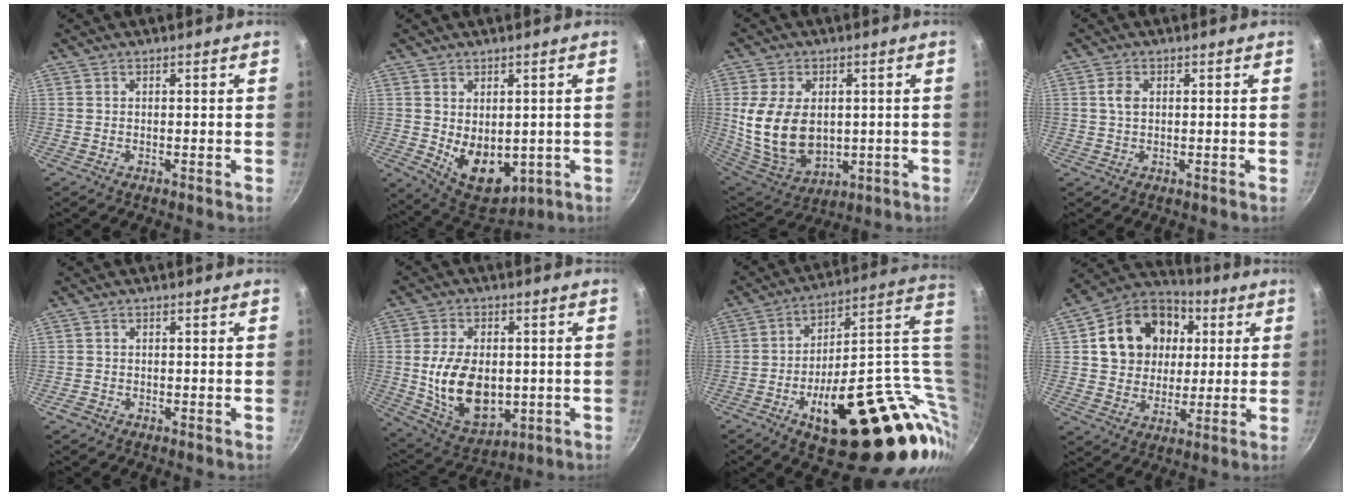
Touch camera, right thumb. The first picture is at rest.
{"total": 11.0, "force": [-0.8, 7.4, 8.0], "torque": [-0.094, -0.021, 0.014]}
{"total": 16.5, "force": [0.6, 11.4, 12.0], "torque": [-0.216, -0.020, 0.034]}
{"total": 3.6, "force": [0.6, 2.4, 2.6], "torque": [-0.044, 0.002, 0.008]}
{"total": 1.5, "force": [-0.9, 1.1, 0.4], "torque": [-0.008, 0.004, -0.016]}
{"total": 15.9, "force": [-0.8, 10.4, 12.0], "torque": [-0.184, -0.010, 0.004]}
{"total": 32.9, "force": [1.3, 15.1, 29.2], "torque": [-0.372, 0.003, 0.044]}
{"total": 18.1, "force": [4.1, 14.9, 9.5], "torque": [-0.141, 0.017, 0.066]}